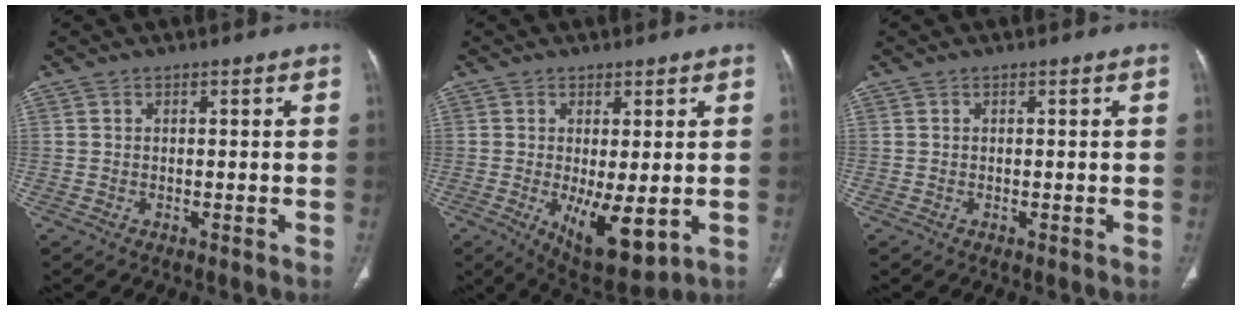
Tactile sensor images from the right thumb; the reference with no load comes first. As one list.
[{"total": 9.8, "force": [-1.8, 3.6, 8.9], "torque": [-0.136, -0.029, -0.013]}, {"total": 0.0}]